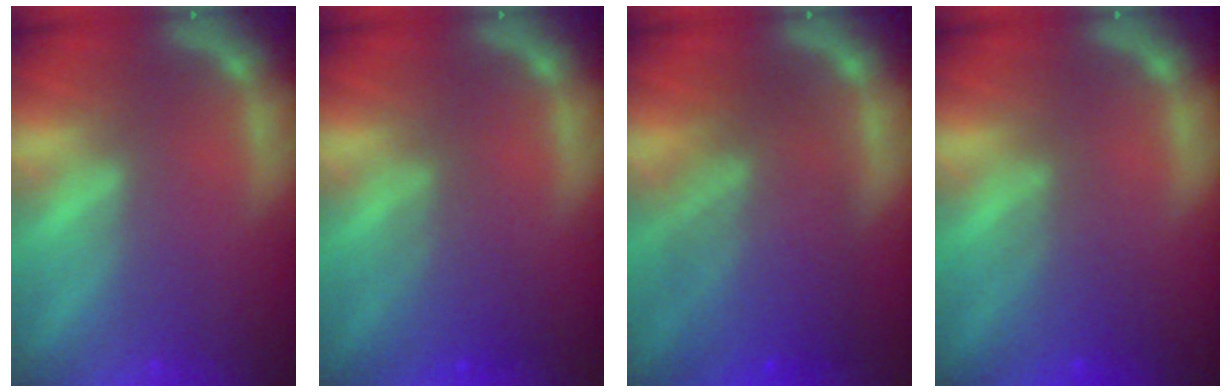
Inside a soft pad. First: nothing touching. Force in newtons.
{"total": 2.9}
{"total": 8.5}
{"total": 3.0}